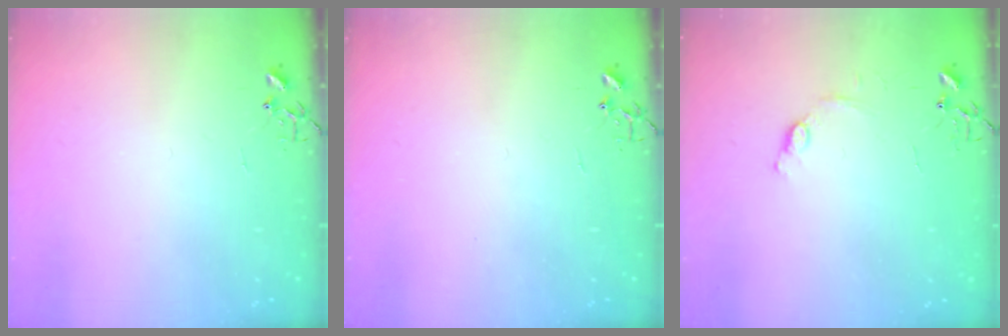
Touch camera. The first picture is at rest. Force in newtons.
{"total": 0.0}
{"total": 7.3, "press": 7.3, "slide": 0.7}